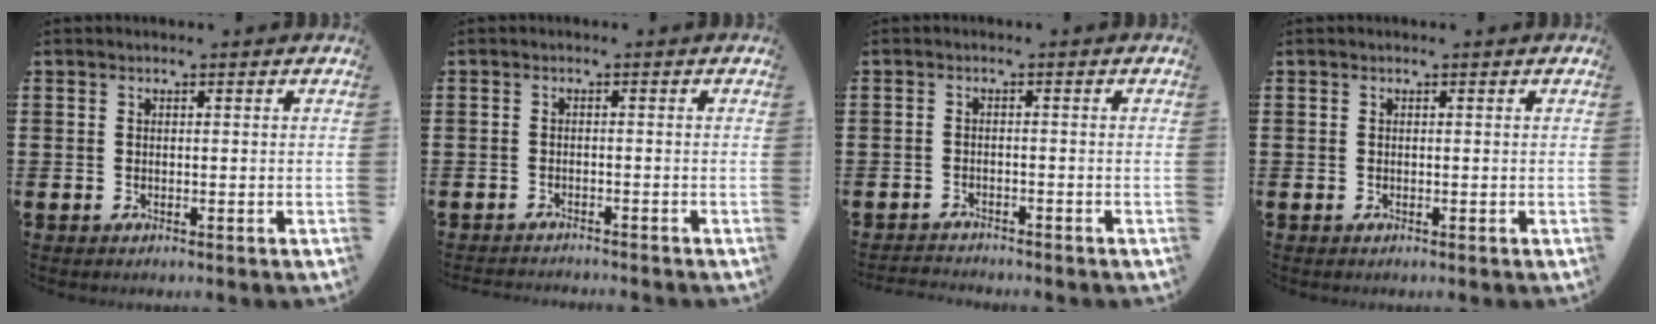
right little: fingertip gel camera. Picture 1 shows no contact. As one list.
[{"total": 1.2, "force": [-1.1, -0.1, -0.1], "torque": [-0.001, 0.001, -0.024]}, {"total": 1.4, "force": [-1.4, 0.0, -0.2], "torque": [-0.002, 0.002, -0.031]}, {"total": 0.0}]